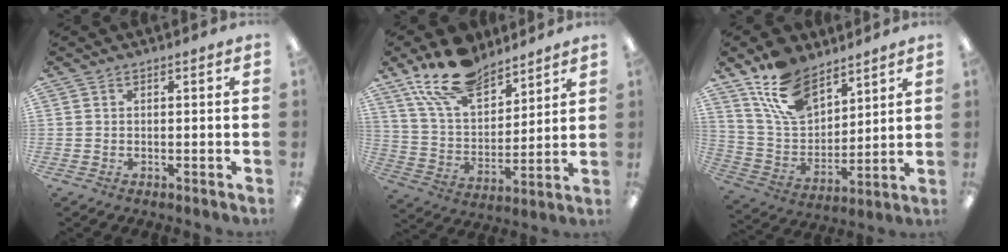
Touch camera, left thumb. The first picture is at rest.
{"total": 17.6, "force": [13.1, 8.5, 8.1], "torque": [-0.150, -0.068, 0.241]}
{"total": 15.2, "force": [10.2, 8.2, 7.6], "torque": [-0.155, -0.040, 0.197]}